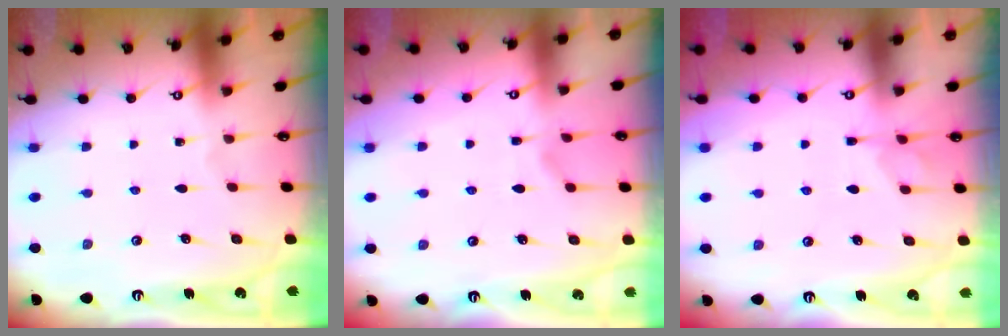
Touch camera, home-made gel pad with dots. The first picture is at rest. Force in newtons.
{"total": 1.2, "press": 0.8, "slide": 0.9}
{"total": 1.3, "press": 0.6, "slide": 1.1}